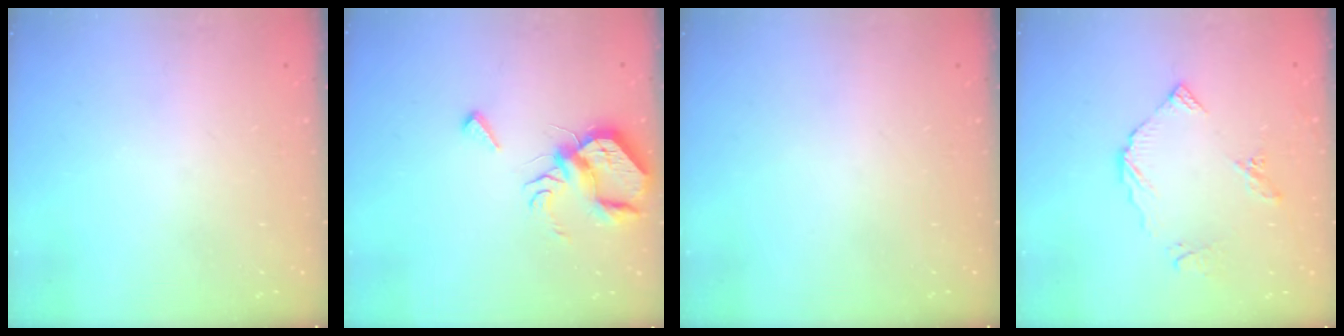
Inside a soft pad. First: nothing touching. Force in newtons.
{"total": 9.6, "press": 9.5, "slide": 1.0}
{"total": 0.0}
{"total": 8.0, "press": 7.9, "slide": 0.8}